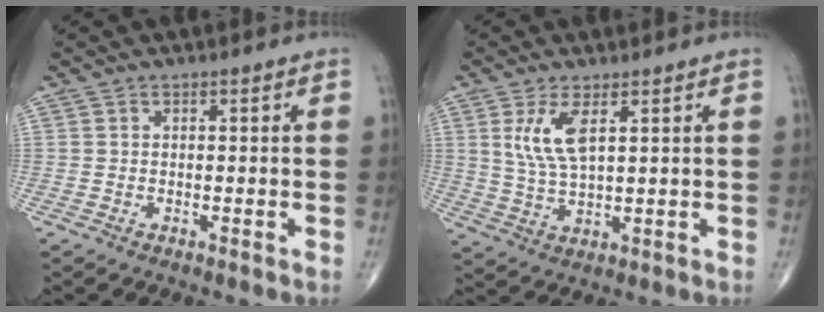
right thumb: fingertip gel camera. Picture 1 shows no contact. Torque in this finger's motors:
{"motor_torque": [0.18, 0.16, 0.89, 0.36, 0.08]}